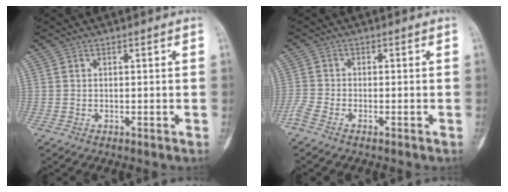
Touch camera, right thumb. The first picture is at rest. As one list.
[{"total": 2.6, "force": [-2.1, 0.6, 1.4], "torque": [-0.045, 0.007, -0.047]}]